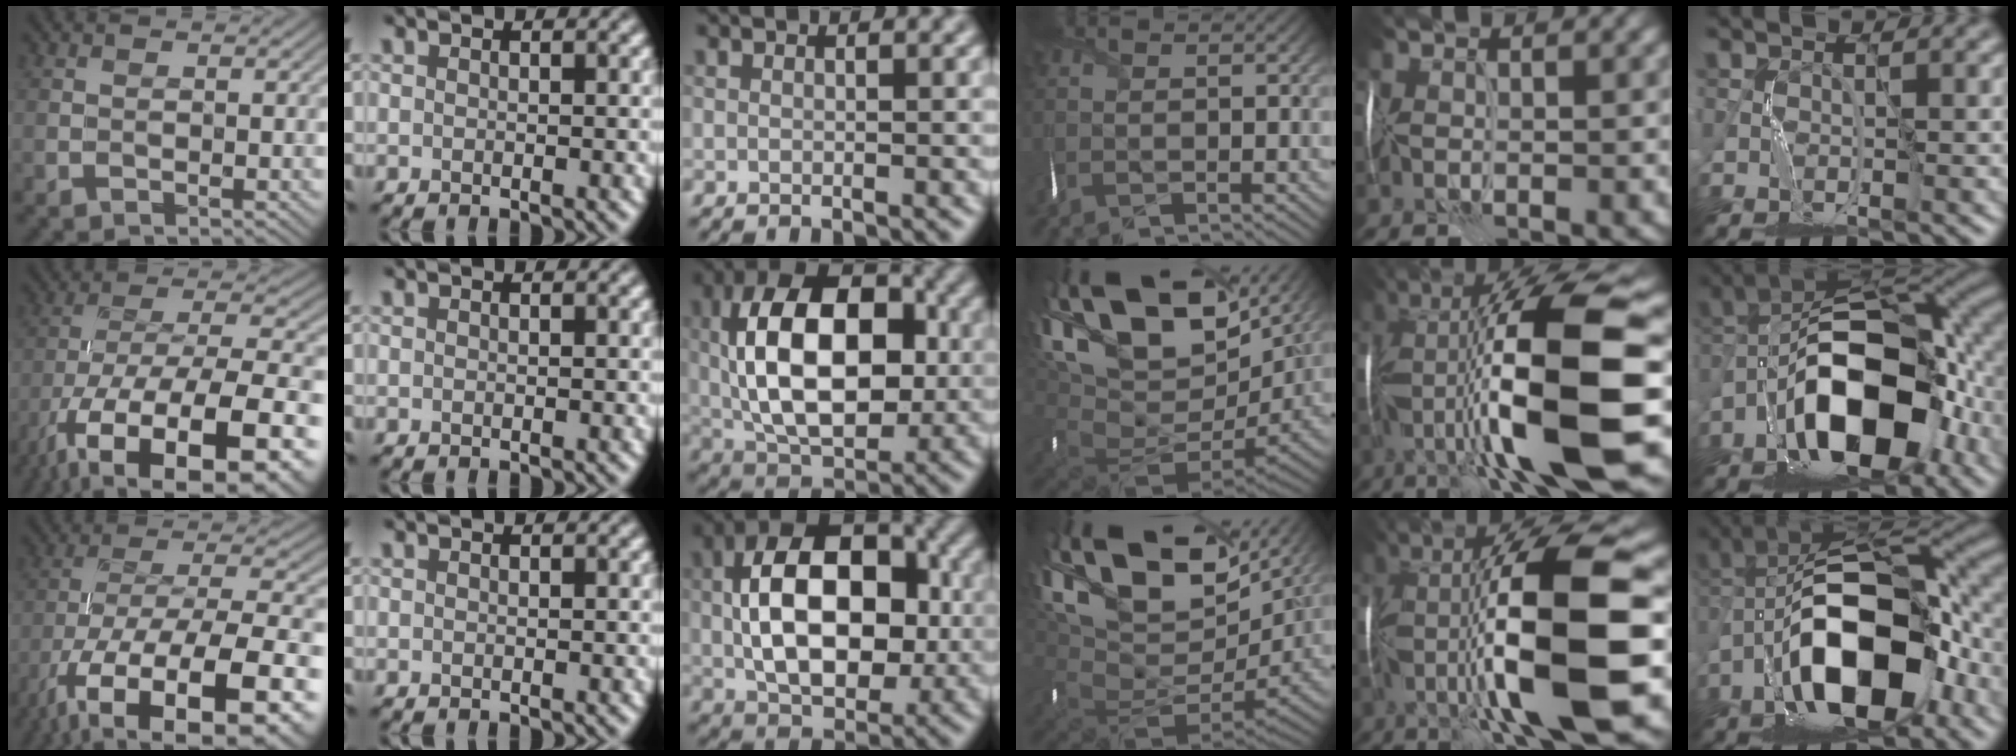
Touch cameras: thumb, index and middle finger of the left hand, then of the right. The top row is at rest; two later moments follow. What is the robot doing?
{"motion": "wrap", "object": "ribbon"}